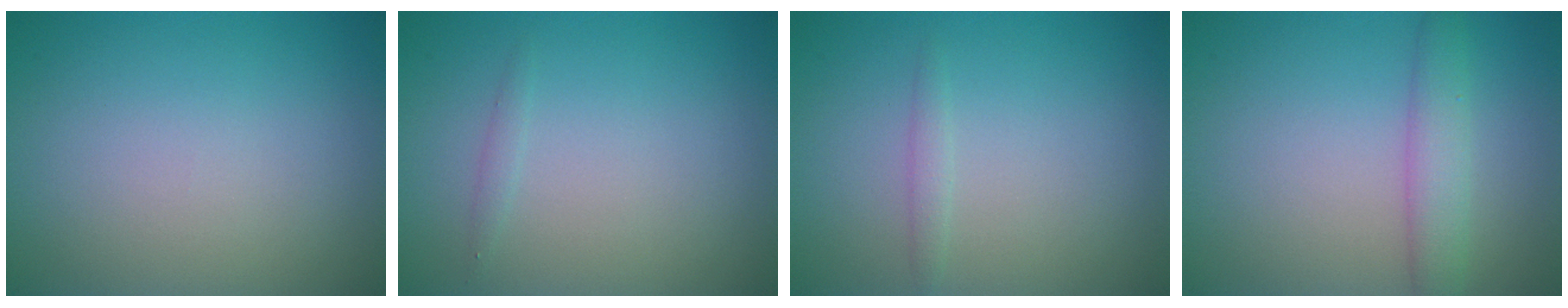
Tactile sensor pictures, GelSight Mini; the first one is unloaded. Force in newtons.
{"total": 0.6, "press": 0.6, "slide": 0.0}
{"total": 0.8, "press": 0.8, "slide": 0.0}
{"total": 2.9, "press": 2.9, "slide": 0.1}